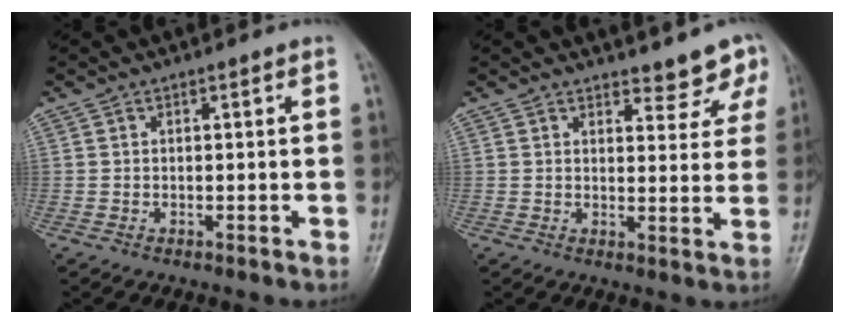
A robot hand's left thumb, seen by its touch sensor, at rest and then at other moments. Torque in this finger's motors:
{"motor_torque": [0.14, 0.17, 0.07, -0.06, 0.06]}